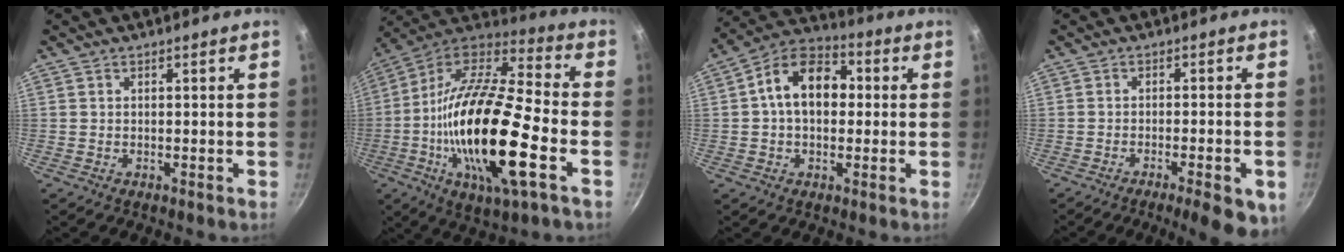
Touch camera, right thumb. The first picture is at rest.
{"total": 27.6, "force": [-6.6, 8.5, 25.4], "torque": [-0.467, 0.014, -0.135]}
{"total": 13.0, "force": [1.3, 9.1, 9.3], "torque": [-0.112, 0.033, 0.001]}
{"total": 9.1, "force": [-4.9, 2.2, 7.4], "torque": [-0.096, 0.011, -0.066]}